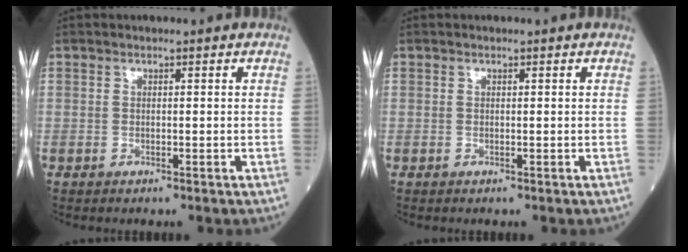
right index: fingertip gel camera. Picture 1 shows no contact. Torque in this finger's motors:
{"motor_torque": [-0.01, 0.01, -0.01, 0.00]}